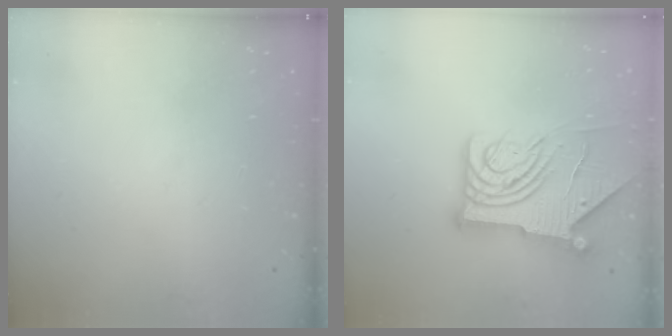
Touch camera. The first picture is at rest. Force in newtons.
{"total": 12.0, "press": 11.9, "slide": 1.5}